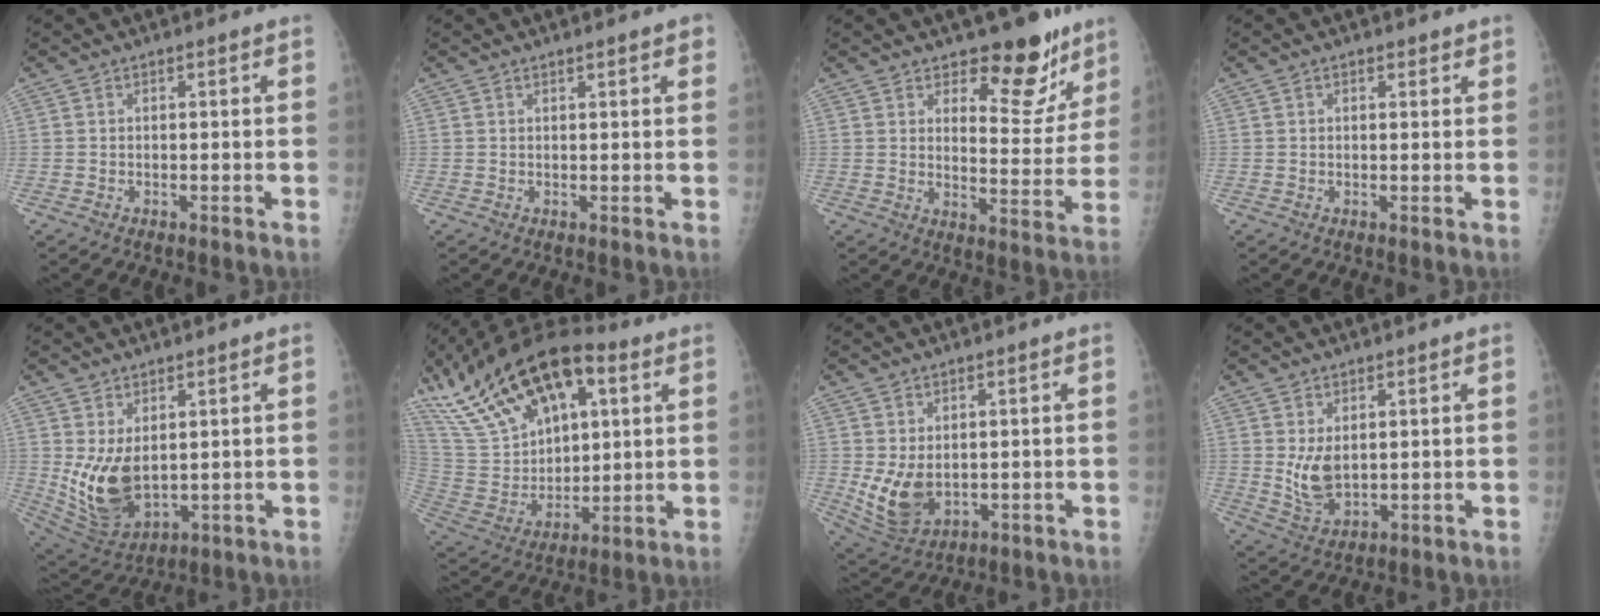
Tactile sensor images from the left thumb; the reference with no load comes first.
{"total": 2.2, "force": [1.4, 0.5, 1.6], "torque": [-0.018, -0.003, 0.016]}
{"total": 11.9, "force": [8.8, 5.4, 5.9], "torque": [-0.027, -0.064, 0.131]}
{"total": 1.4, "force": [0.9, 0.8, 0.7], "torque": [-0.001, -0.003, 0.009]}
{"total": 10.8, "force": [1.4, 6.5, 8.4], "torque": [-0.147, -0.024, 0.051]}
{"total": 28.2, "force": [13.3, 14.9, 19.9], "torque": [-0.360, 0.002, 0.243]}
{"total": 8.2, "force": [0.0, 5.7, 6.0], "torque": [-0.102, -0.016, 0.022]}
{"total": 6.1, "force": [1.3, 3.7, 4.7], "torque": [-0.078, -0.019, 0.038]}